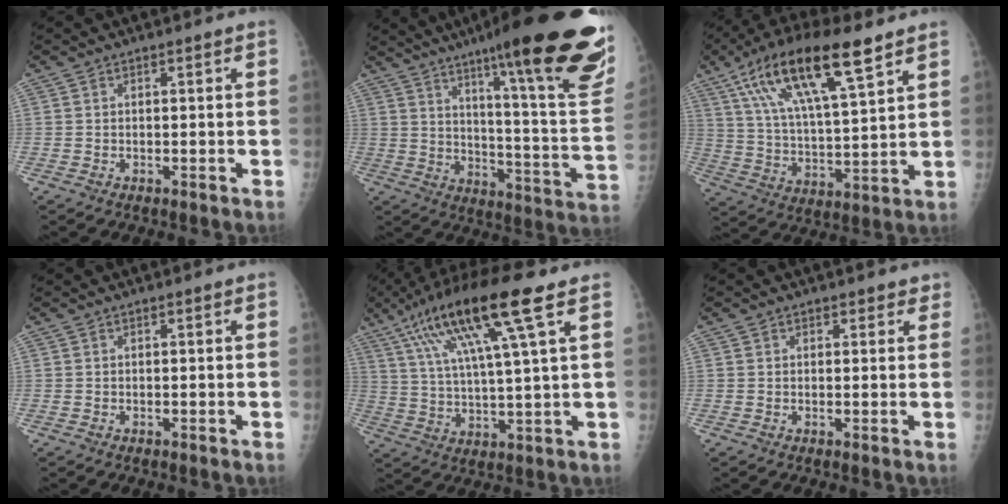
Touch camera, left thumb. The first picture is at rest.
{"total": 30.6, "force": [18.8, 4.2, 23.8], "torque": [-0.269, -0.074, 0.269]}
{"total": 20.0, "force": [11.0, 5.5, 15.8], "torque": [-0.284, -0.018, 0.203]}
{"total": 0.0}
{"total": 17.9, "force": [8.4, 2.1, 15.6], "torque": [-0.299, -0.006, 0.147]}
{"total": 1.7, "force": [1.2, 1.2, 0.1], "torque": [0.023, -0.005, 0.009]}